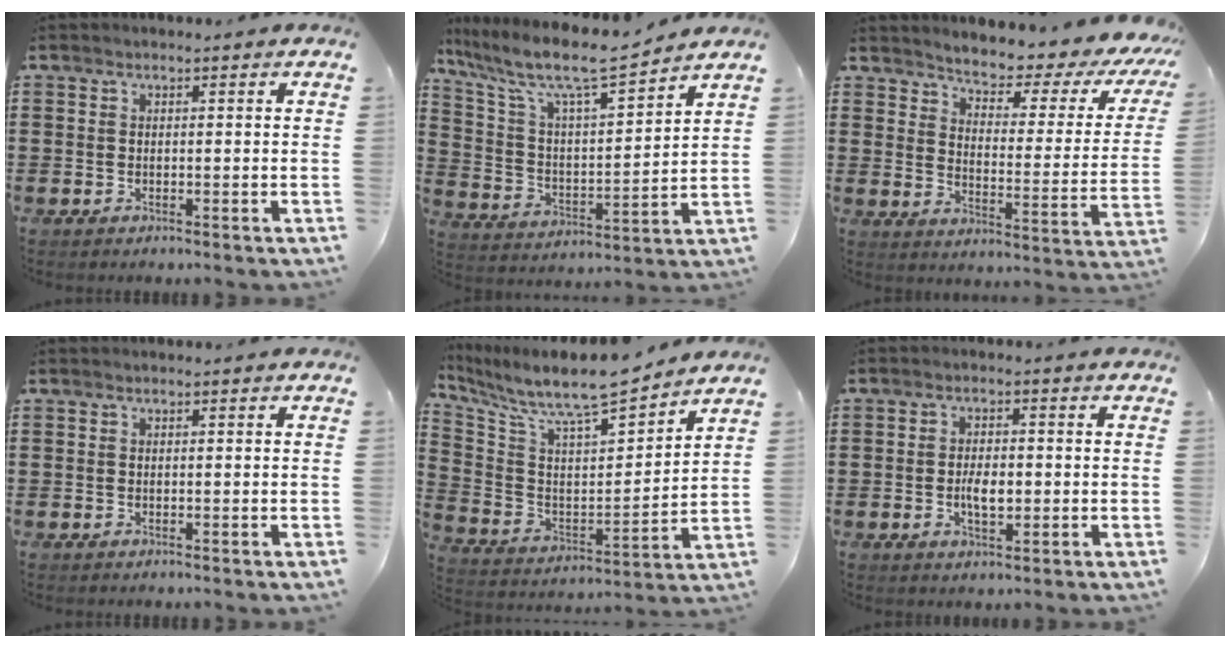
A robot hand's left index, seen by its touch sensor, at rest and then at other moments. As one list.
[{"total": 9.3, "force": [7.6, 1.3, 5.3], "torque": [-0.135, -0.046, 0.123]}, {"total": 3.2, "force": [2.9, 0.3, 1.2], "torque": [-0.036, -0.037, 0.036]}, {"total": 0.0}, {"total": 9.2, "force": [8.3, 1.1, 3.8], "torque": [-0.113, -0.061, 0.139]}, {"total": 3.8, "force": [-0.4, 1.7, 3.3], "torque": [-0.054, 0.000, -0.008]}]